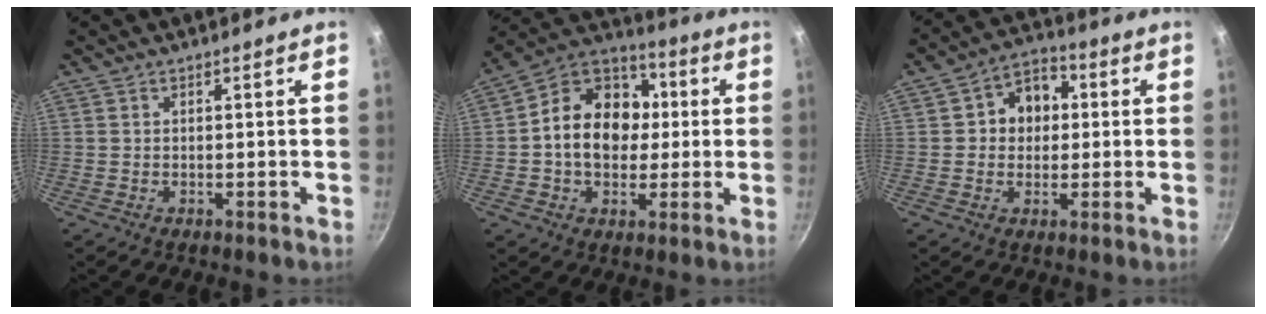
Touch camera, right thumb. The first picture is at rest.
{"total": 16.8, "force": [0.5, 12.9, 10.7], "torque": [-0.140, 0.029, -0.010]}
{"total": 8.8, "force": [1.2, 7.2, 4.8], "torque": [-0.026, 0.011, 0.005]}